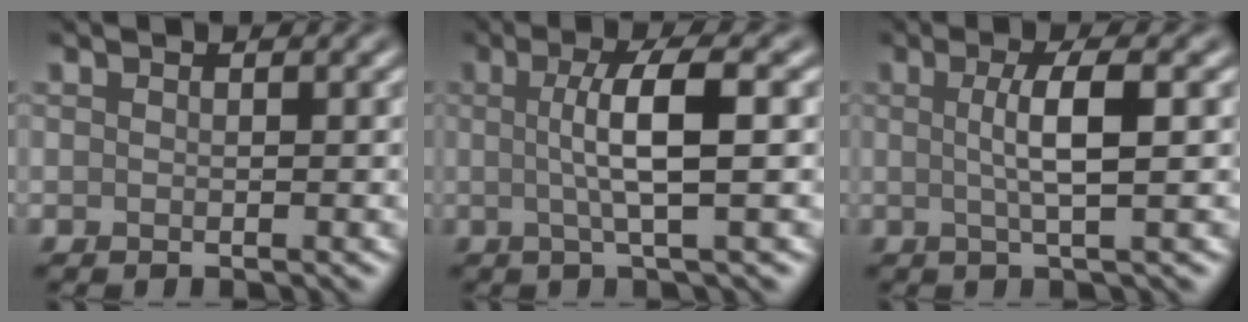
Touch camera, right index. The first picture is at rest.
{"total": 4.9, "force": [0.3, 1.0, 4.8], "torque": [-0.081, 0.005, 0.001]}
{"total": 3.8, "force": [0.3, 0.8, 3.7], "torque": [-0.060, 0.004, 0.001]}